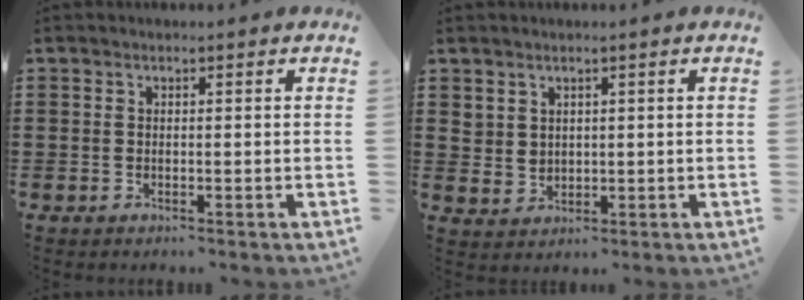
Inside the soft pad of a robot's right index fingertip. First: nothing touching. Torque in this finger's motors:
{"motor_torque": [1.09, 1.05, 0.01, 0.04]}